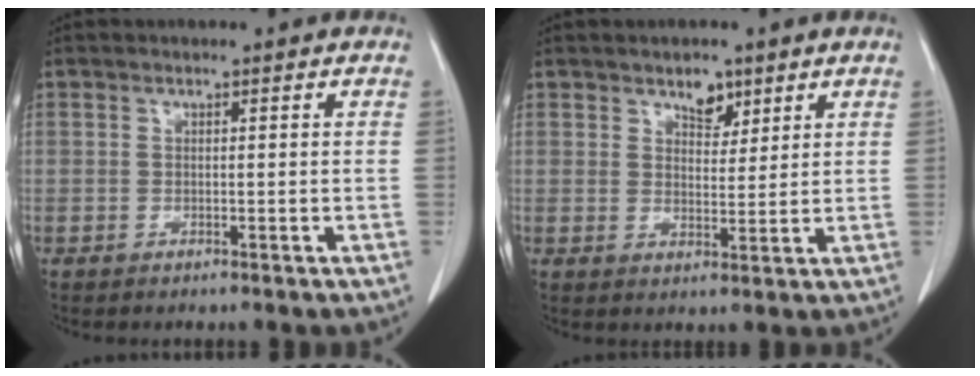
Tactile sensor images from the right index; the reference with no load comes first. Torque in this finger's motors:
{"motor_torque": [0.07, 0.06, 0.02, 0.00]}